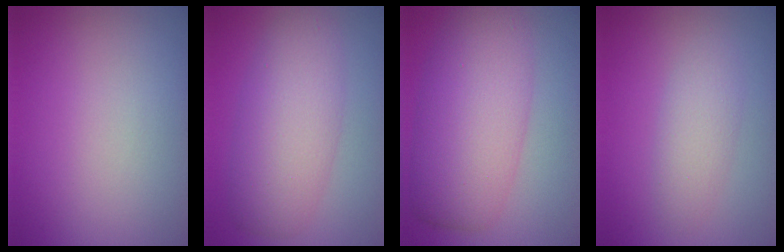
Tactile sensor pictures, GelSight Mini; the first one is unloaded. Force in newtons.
{"total": 5.8, "press": 5.8, "slide": 0.1}
{"total": 7.9, "press": 7.9, "slide": 0.1}
{"total": 2.4, "press": 2.4, "slide": 0.1}